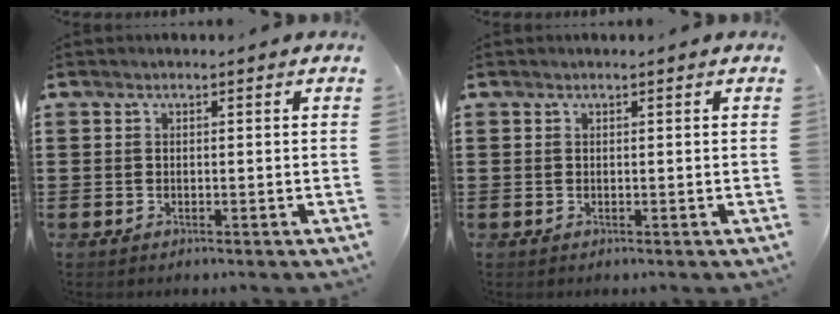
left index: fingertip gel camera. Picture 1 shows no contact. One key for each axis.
{"total": 0.0}